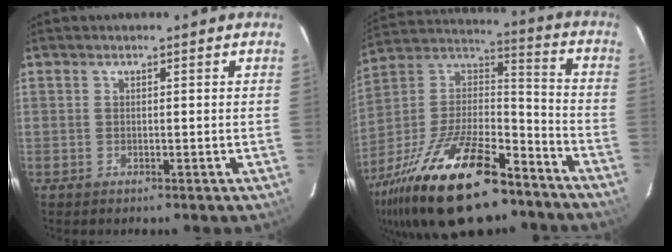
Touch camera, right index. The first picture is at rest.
{"total": 29.6, "force": [-19.4, 11.4, 19.1], "torque": [-0.374, -0.014, -0.314]}